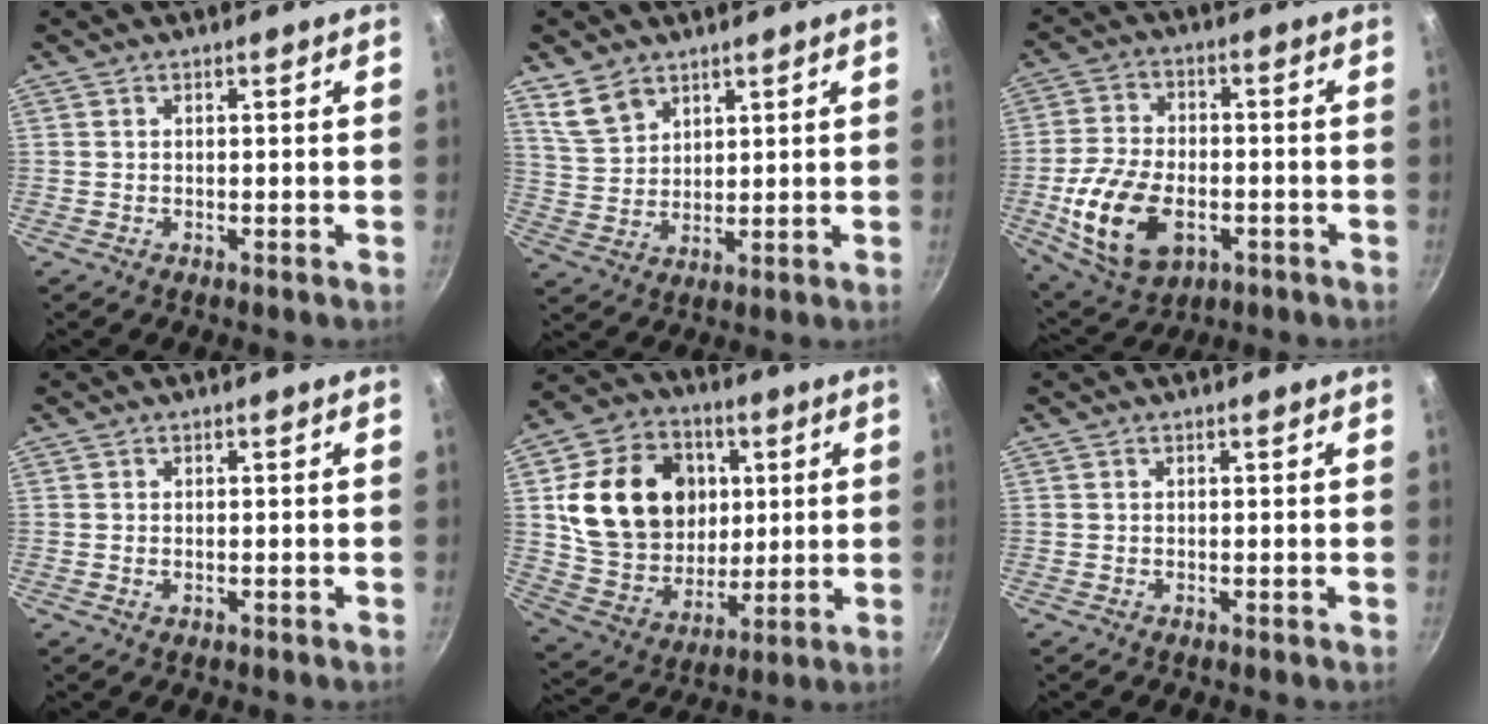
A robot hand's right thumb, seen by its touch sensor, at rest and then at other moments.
{"total": 6.8, "force": [4.5, 4.4, 2.7], "torque": [-0.036, -0.013, 0.098]}
{"total": 15.8, "force": [-4.5, 9.7, 11.6], "torque": [-0.210, 0.012, -0.072]}
{"total": 0.8, "force": [-0.2, 0.5, 0.6], "torque": [-0.010, 0.001, -0.002]}
{"total": 21.9, "force": [4.4, 17.5, 12.6], "torque": [-0.192, -0.002, 0.087]}
{"total": 0.0}